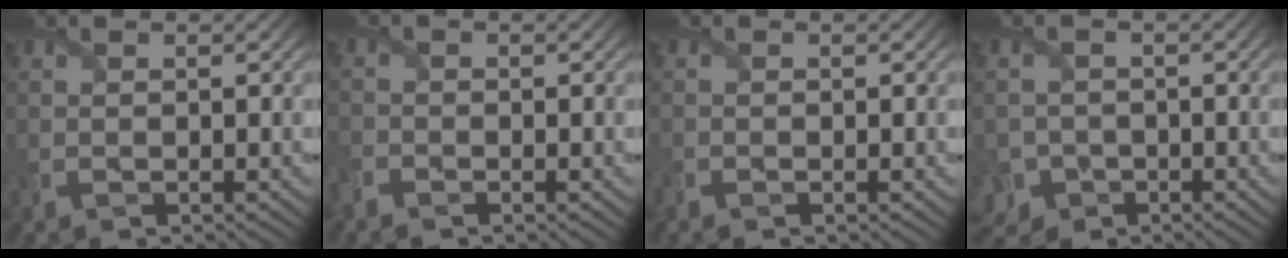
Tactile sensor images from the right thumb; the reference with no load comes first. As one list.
[{"total": 2.2, "force": [-1.8, 1.0, 0.5], "torque": [-0.019, -0.011, -0.050]}, {"total": 0.8, "force": [-0.7, 0.4, 0.1], "torque": [-0.004, -0.007, -0.014]}, {"total": 5.4, "force": [-2.8, 4.3, 1.6], "torque": [-0.039, -0.015, -0.053]}]